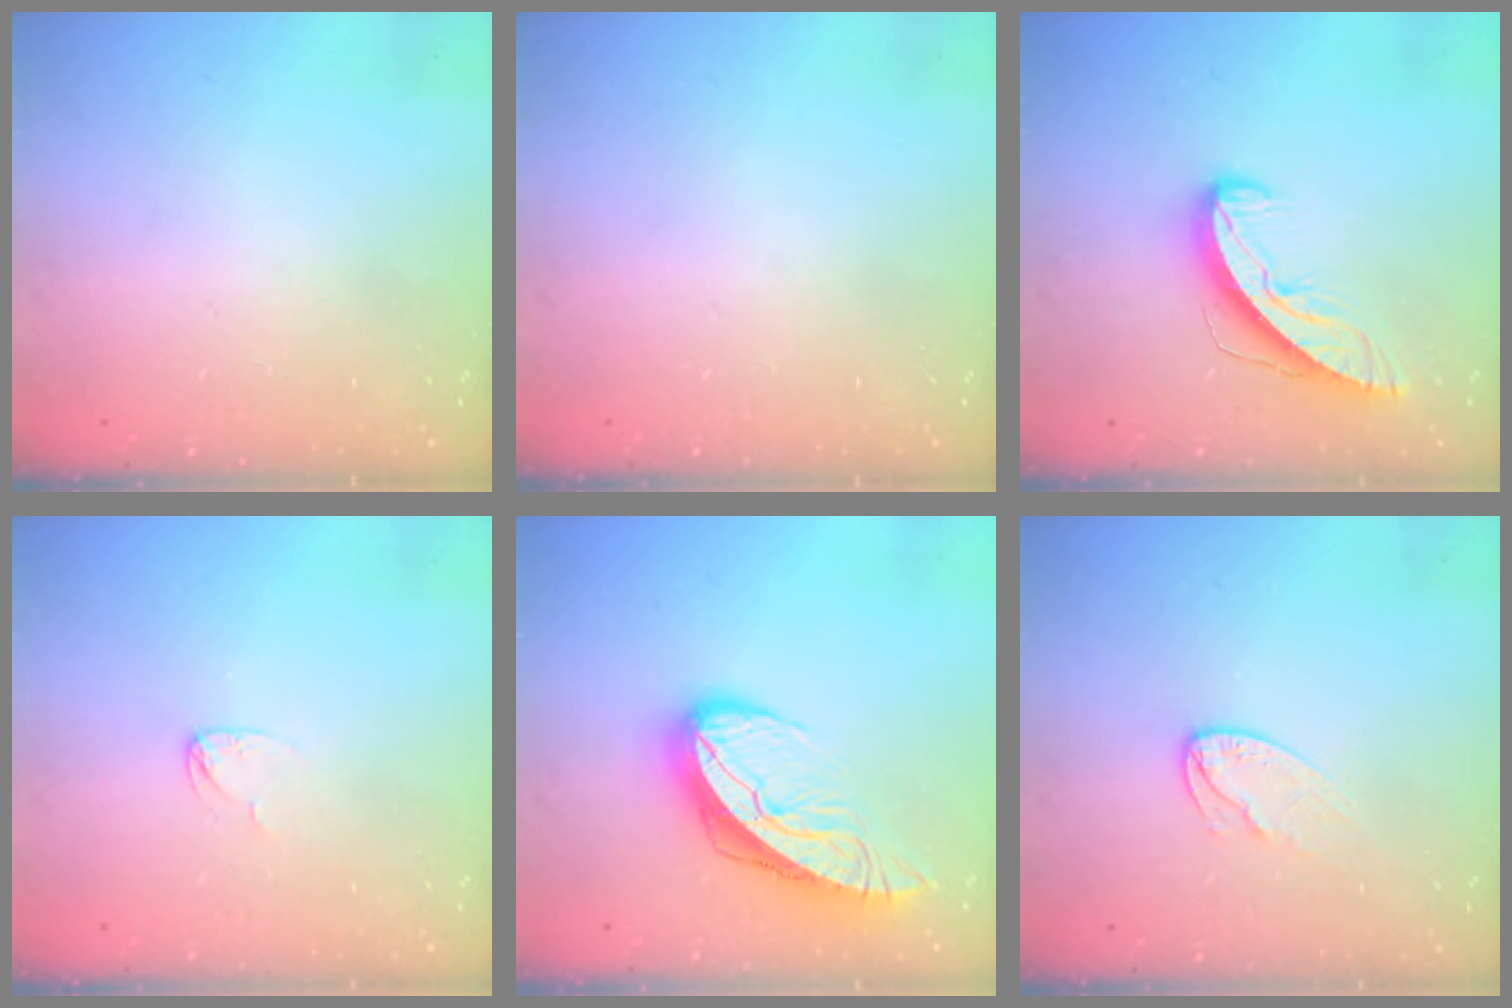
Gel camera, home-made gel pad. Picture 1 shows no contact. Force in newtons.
{"total": 0.0}
{"total": 9.3, "press": 9.2, "slide": 0.6}
{"total": 2.7, "press": 2.7, "slide": 0.1}
{"total": 11.1, "press": 11.0, "slide": 1.3}
{"total": 7.1, "press": 7.1, "slide": 0.5}